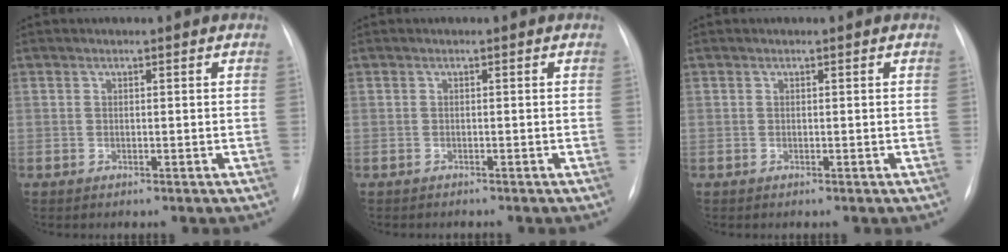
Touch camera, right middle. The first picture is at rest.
{"total": 1.0, "force": [-0.9, 0.3, 0.2], "torque": [-0.006, -0.001, -0.012]}
{"total": 0.0}